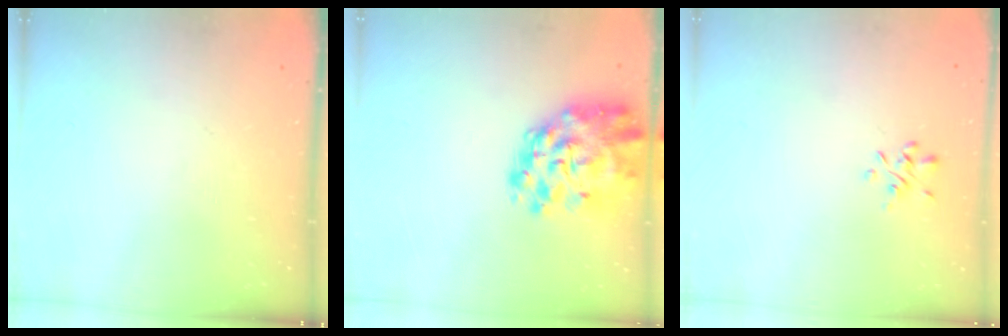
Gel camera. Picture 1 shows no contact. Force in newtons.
{"total": 14.3, "press": 13.5, "slide": 4.8}
{"total": 1.0, "press": 0.8, "slide": 0.5}